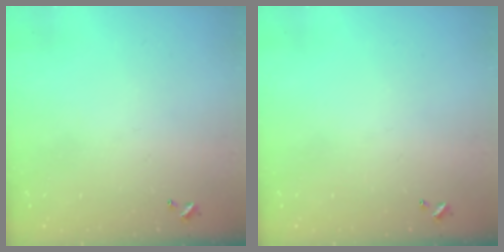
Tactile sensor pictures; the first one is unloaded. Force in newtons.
{"total": 0.0}